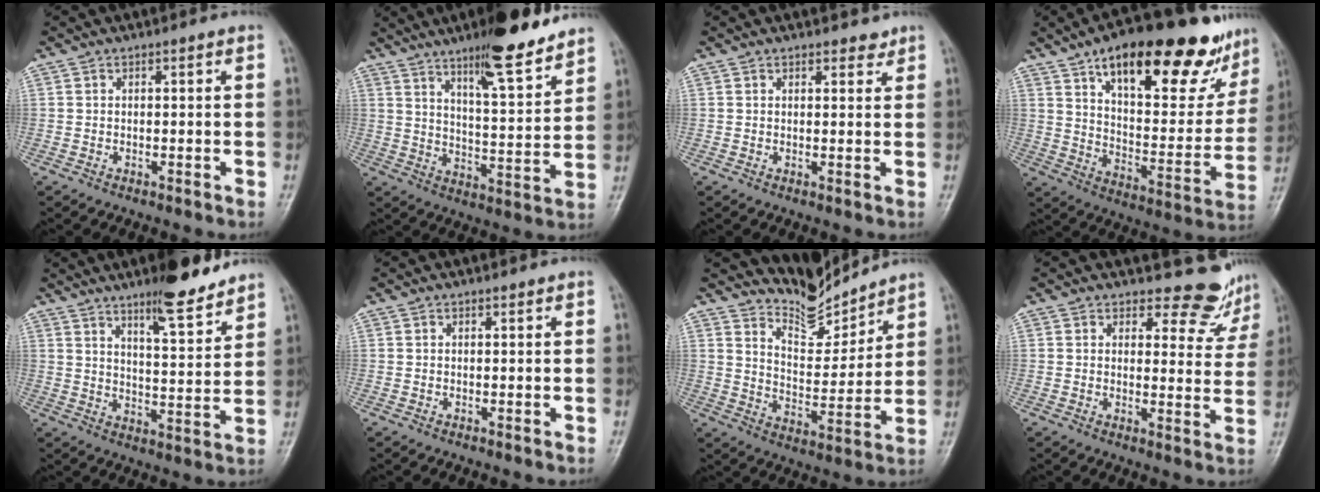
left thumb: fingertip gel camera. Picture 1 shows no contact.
{"total": 14.4, "force": [10.8, 2.7, 9.2], "torque": [-0.120, -0.071, 0.172]}
{"total": 1.9, "force": [1.6, 0.9, 0.5], "torque": [0.008, -0.010, 0.017]}
{"total": 28.3, "force": [17.7, 11.3, 18.9], "torque": [-0.227, -0.043, 0.266]}
{"total": 10.9, "force": [8.5, 2.0, 6.6], "torque": [-0.083, -0.064, 0.136]}
{"total": 0.0}
{"total": 8.7, "force": [8.6, 1.5, -0.1], "torque": [0.026, -0.079, 0.170]}
{"total": 7.7, "force": [7.3, 2.6, 0.1], "torque": [0.031, -0.069, 0.075]}